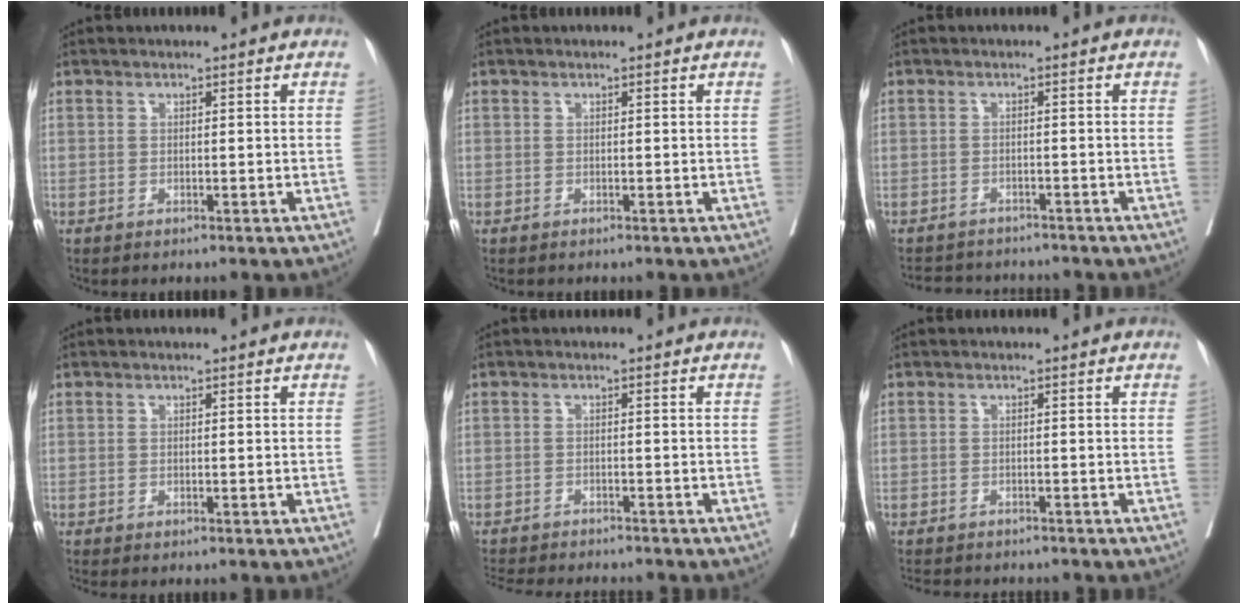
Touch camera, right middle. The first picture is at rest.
{"total": 0.0}
{"total": 6.1, "force": [-5.9, 1.5, 0.7], "torque": [-0.004, 0.002, -0.082]}
{"total": 1.2, "force": [-1.1, 0.2, 0.5], "torque": [-0.005, -0.002, -0.014]}
{"total": 11.7, "force": [-10.8, 1.8, 4.1], "torque": [-0.068, -0.010, -0.147]}
{"total": 7.9, "force": [-7.2, 2.1, 2.6], "torque": [-0.038, -0.004, -0.094]}